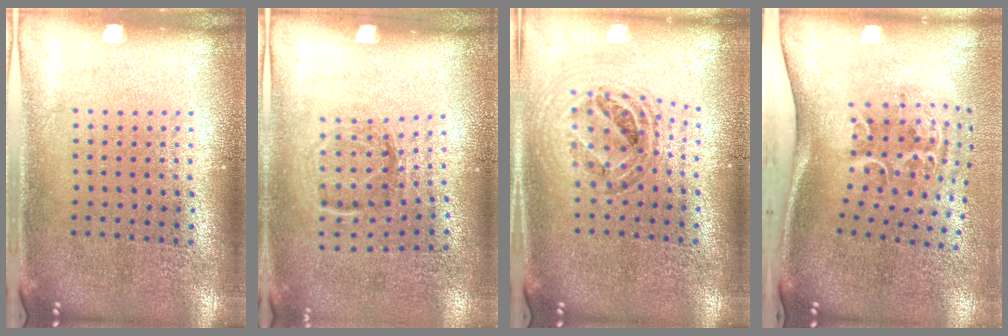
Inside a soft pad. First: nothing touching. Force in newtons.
{"total": 1.2, "press": 0.8, "slide": 0.8}
{"total": 0.9, "press": 0.9, "slide": 0.0}
{"total": 2.3, "press": 1.4, "slide": 1.8}